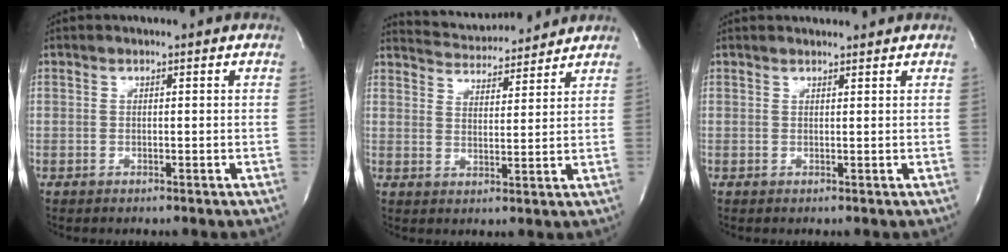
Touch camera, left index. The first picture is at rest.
{"total": 9.9, "force": [9.7, 1.3, 1.7], "torque": [-0.036, 0.012, 0.149]}
{"total": 2.6, "force": [2.6, 0.3, 0.4], "torque": [-0.012, 0.016, 0.036]}